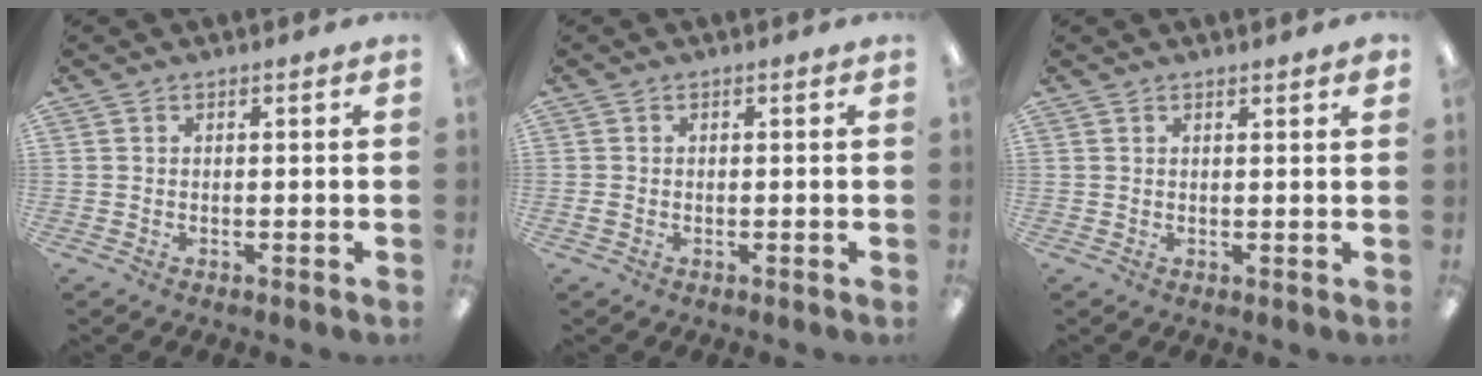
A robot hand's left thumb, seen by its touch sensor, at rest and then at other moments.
{"total": 1.0, "force": [-0.2, 0.8, 0.6], "torque": [-0.011, 0.002, -0.004]}
{"total": 1.3, "force": [1.2, 0.0, 0.5], "torque": [-0.003, -0.004, 0.021]}